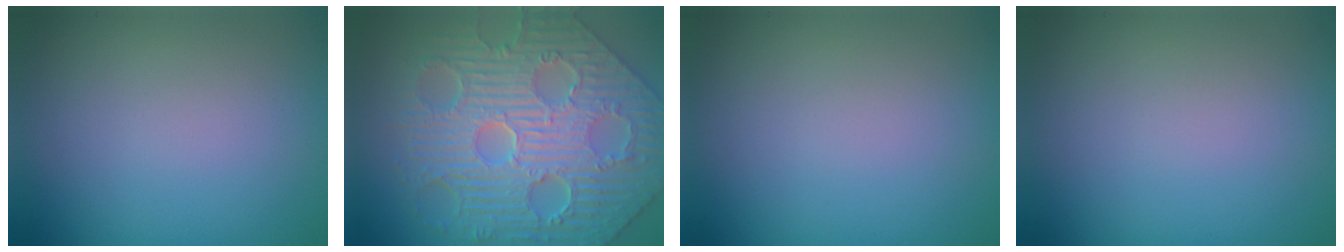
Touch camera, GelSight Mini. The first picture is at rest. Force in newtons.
{"total": 11.5, "press": 7.9, "slide": 8.4}
{"total": 0.0}
{"total": 0.0}